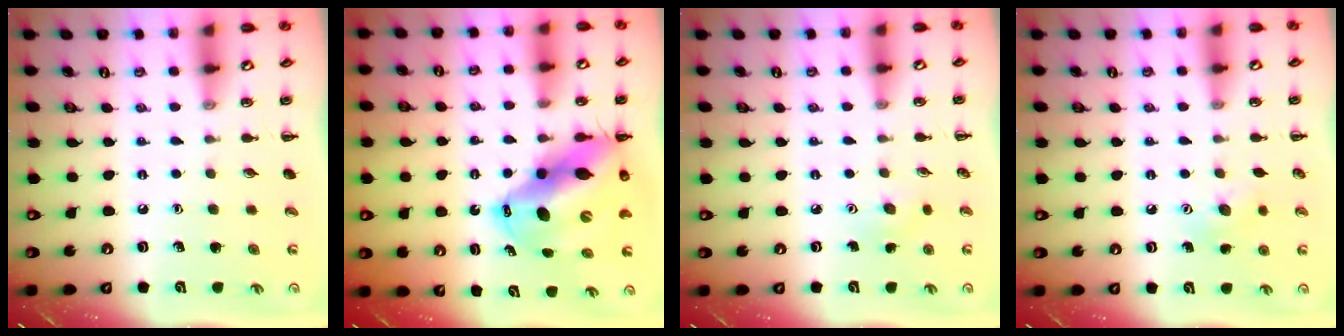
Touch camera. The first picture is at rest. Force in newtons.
{"total": 16.4, "press": 15.7, "slide": 4.8}
{"total": 3.1, "press": 3.0, "slide": 0.8}
{"total": 6.9, "press": 6.7, "slide": 1.5}